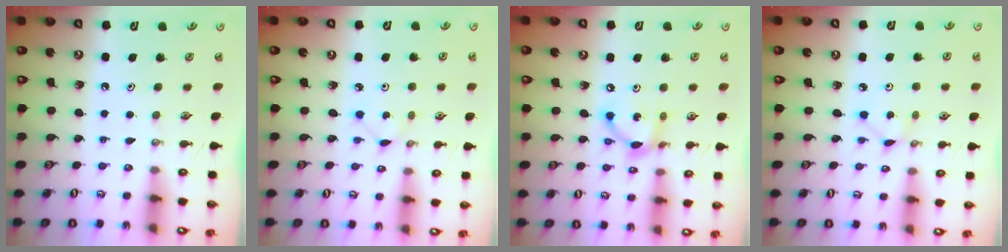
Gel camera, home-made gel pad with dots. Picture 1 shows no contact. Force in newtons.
{"total": 1.3, "press": 1.2, "slide": 0.1}
{"total": 10.8, "press": 10.8, "slide": 0.8}
{"total": 1.4, "press": 1.4, "slide": 0.2}